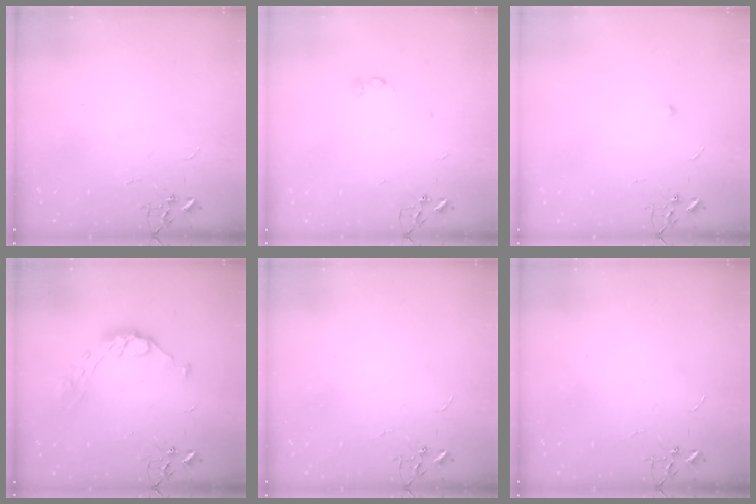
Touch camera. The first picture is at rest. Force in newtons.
{"total": 2.8, "press": 2.7, "slide": 0.5}
{"total": 4.9, "press": 4.7, "slide": 1.1}
{"total": 9.7, "press": 9.7, "slide": 0.5}
{"total": 0.0}
{"total": 0.0}